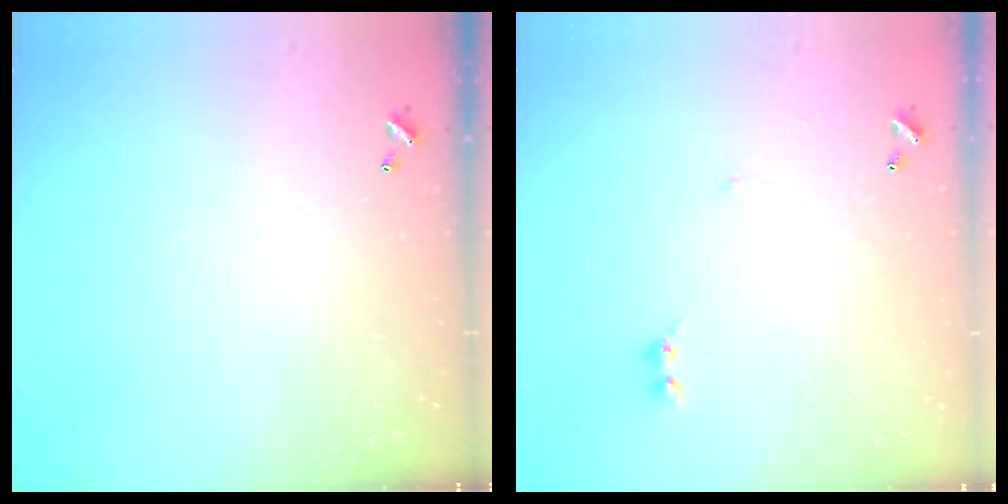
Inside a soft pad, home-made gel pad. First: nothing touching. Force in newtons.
{"total": 2.6, "press": 2.6, "slide": 0.6}